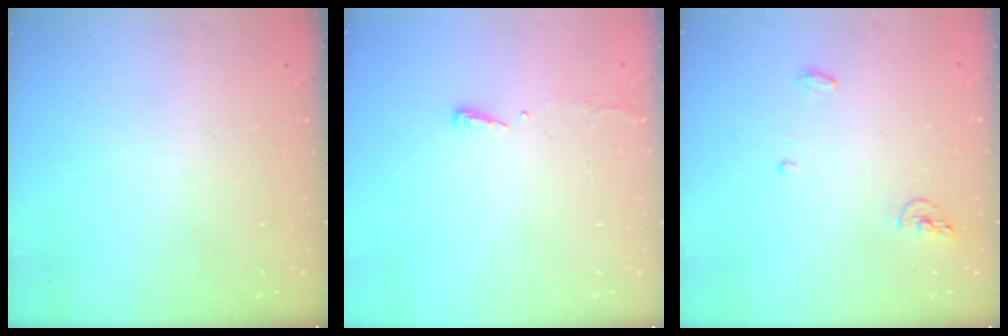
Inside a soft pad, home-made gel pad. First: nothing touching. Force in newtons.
{"total": 3.2, "press": 3.2, "slide": 0.6}
{"total": 5.2, "press": 5.0, "slide": 1.2}